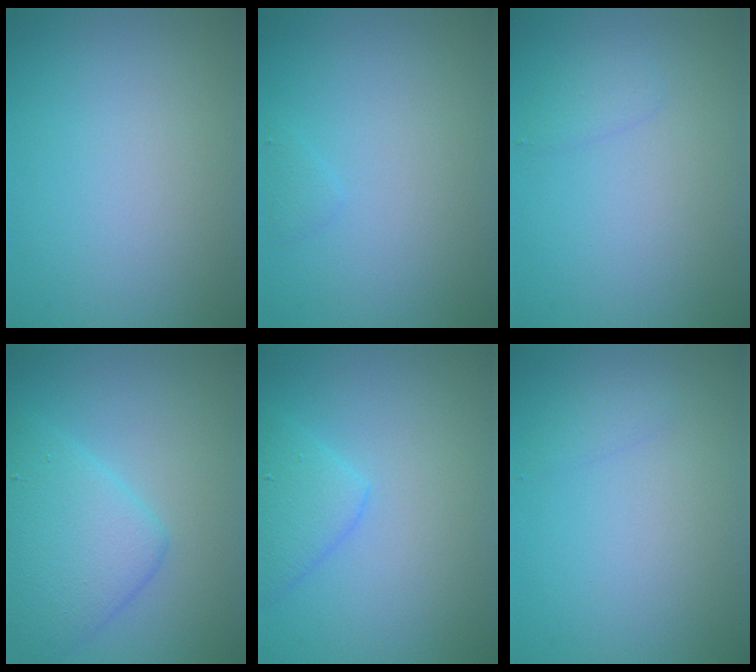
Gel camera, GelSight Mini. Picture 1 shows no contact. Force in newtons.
{"total": 0.6, "press": 0.6, "slide": 0.0}
{"total": 1.0, "press": 0.9, "slide": 0.1}
{"total": 5.2, "press": 5.2, "slide": 0.1}
{"total": 2.8, "press": 2.8, "slide": 0.2}
{"total": 0.8, "press": 0.8, "slide": 0.0}